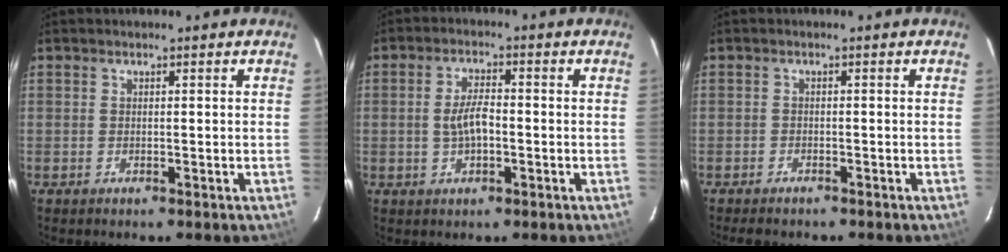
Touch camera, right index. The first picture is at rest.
{"total": 4.9, "force": [-0.8, 1.9, 4.4], "torque": [-0.087, 0.005, -0.011]}
{"total": 3.3, "force": [-3.0, 1.0, 1.2], "torque": [-0.030, -0.006, -0.047]}